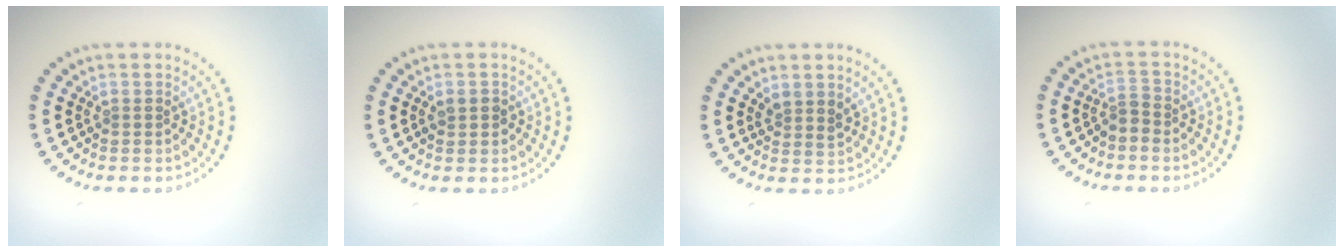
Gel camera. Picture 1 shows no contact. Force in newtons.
{"total": 1.4, "press": 1.4, "slide": 0.3}
{"total": 1.6, "press": 1.2, "slide": 1.0}
{"total": 1.5, "press": 0.9, "slide": 1.1}